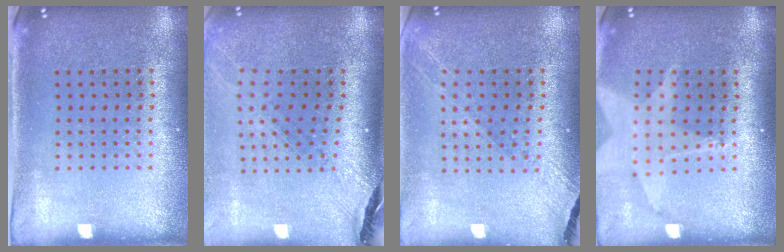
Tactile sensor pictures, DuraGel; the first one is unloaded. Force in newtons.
{"total": 1.8, "press": 1.6, "slide": 0.9}
{"total": 1.2, "press": 1.2, "slide": 0.2}
{"total": 2.0, "press": 1.5, "slide": 1.3}